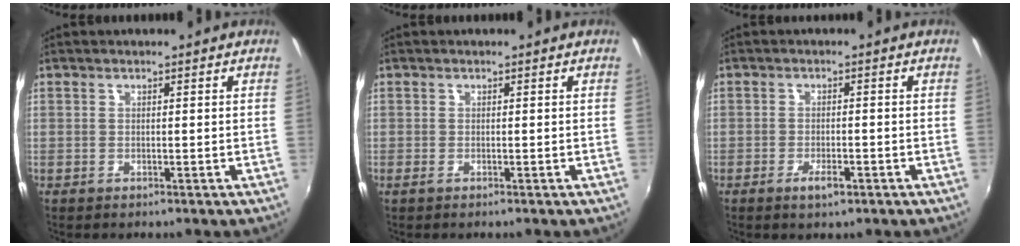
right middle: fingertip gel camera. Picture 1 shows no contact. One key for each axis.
{"total": 0.6, "fx": -0.3, "fy": 0.0, "fz": 0.5, "tx": -0.012, "ty": -0.002, "tz": -0.007}
{"total": 3.0, "fx": -1.8, "fy": 1.0, "fz": 2.2, "tx": -0.047, "ty": -0.003, "tz": -0.031}